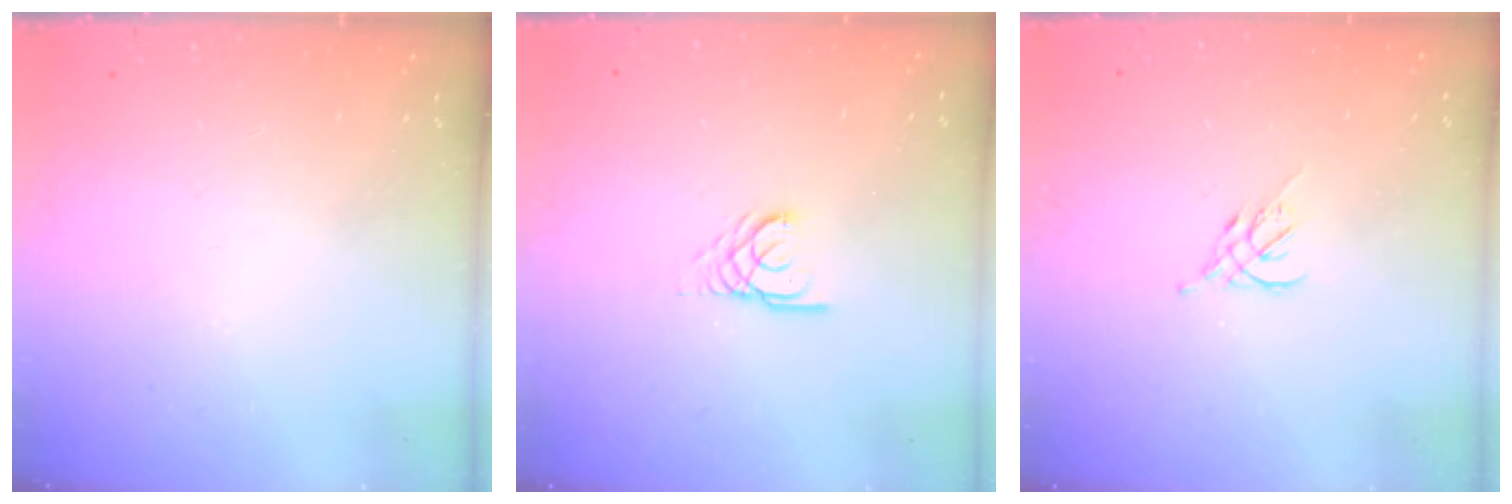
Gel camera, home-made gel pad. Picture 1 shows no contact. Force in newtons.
{"total": 2.4, "press": 2.4, "slide": 0.1}
{"total": 1.2, "press": 1.1, "slide": 0.5}